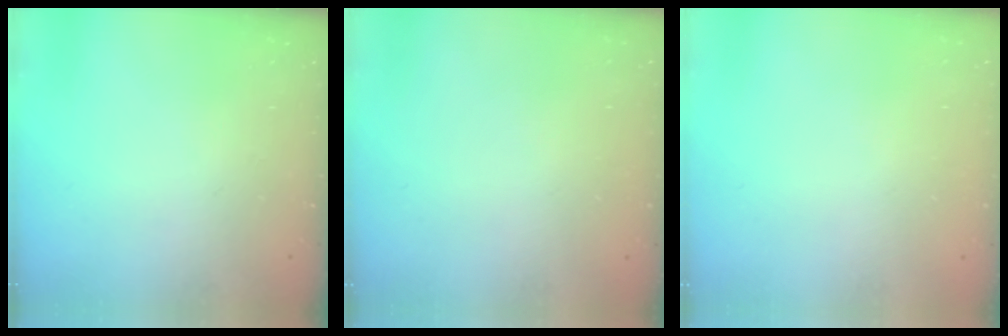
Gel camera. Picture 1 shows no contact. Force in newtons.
{"total": 2.2, "press": 2.2, "slide": 0.1}
{"total": 2.2, "press": 2.2, "slide": 0.1}